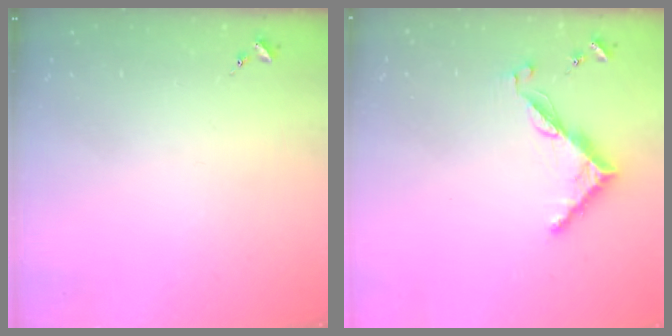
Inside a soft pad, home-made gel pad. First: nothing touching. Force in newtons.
{"total": 7.4, "press": 7.4, "slide": 0.7}